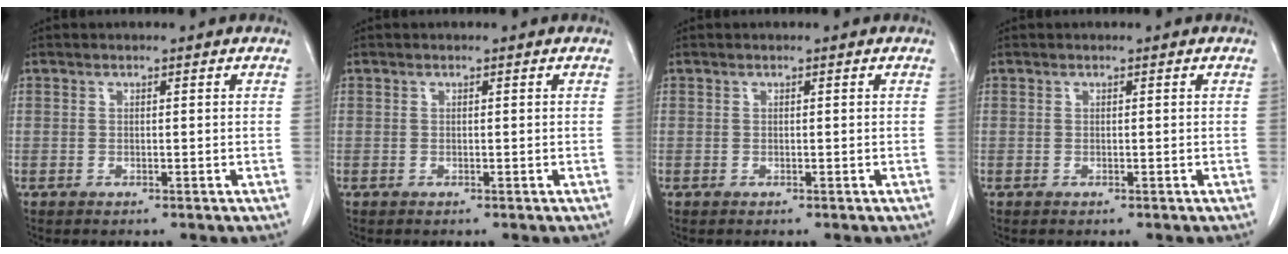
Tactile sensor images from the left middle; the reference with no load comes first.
{"total": 0.0}
{"total": 0.0}
{"total": 0.0}